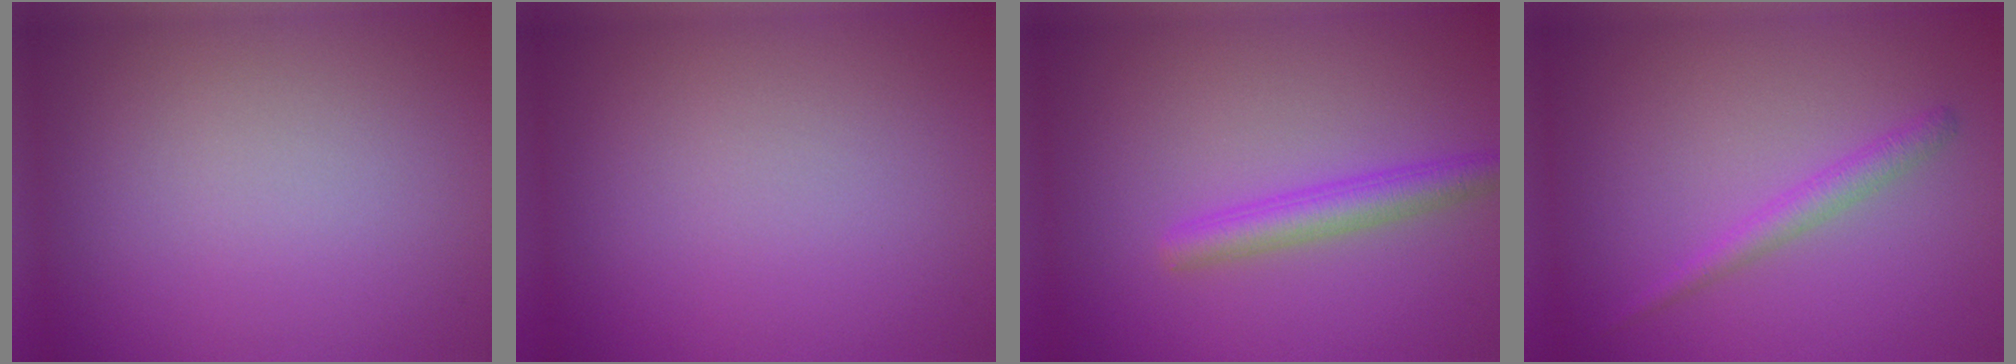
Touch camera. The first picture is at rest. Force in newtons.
{"total": 0.0}
{"total": 2.8, "press": 2.8, "slide": 0.0}
{"total": 1.7, "press": 1.7, "slide": 0.2}